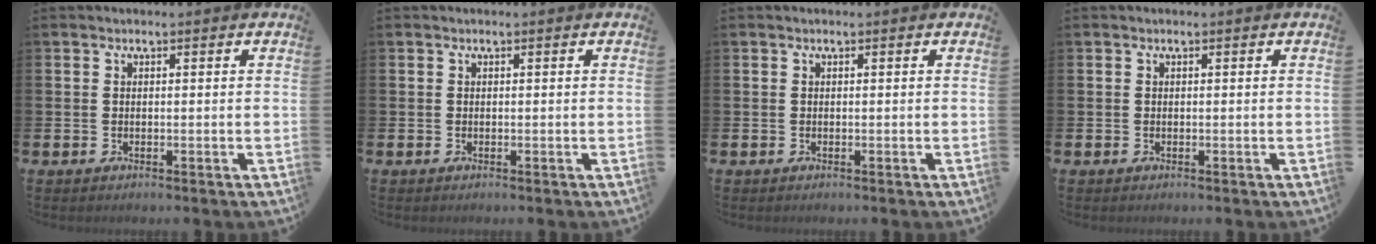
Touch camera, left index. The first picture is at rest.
{"total": 0.0}
{"total": 0.0}
{"total": 0.0}